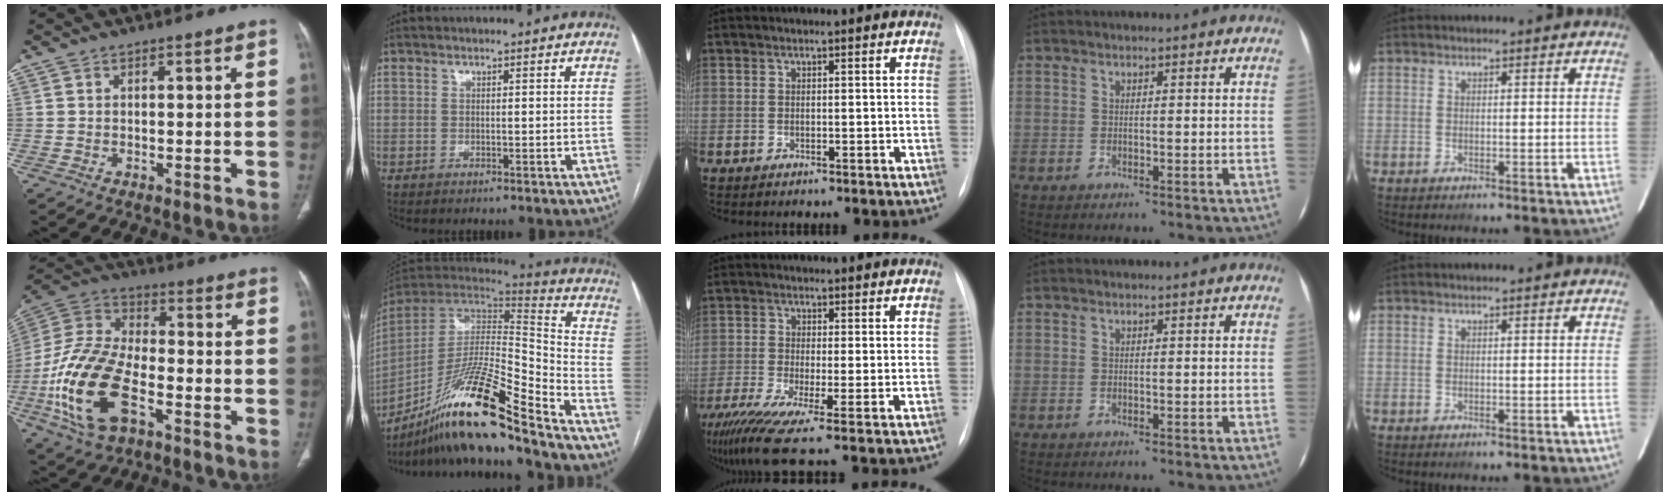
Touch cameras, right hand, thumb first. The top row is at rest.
{"thumb": {"total": 20.5, "force": [-7.4, 10.7, 15.8], "torque": [-0.327, 0.029, -0.137]}, "index": {"total": 22.0, "force": [-16.0, 1.2, 15.1], "torque": [-0.293, -0.013, -0.292]}, "middle": {"total": 9.3, "force": [-5.8, 0.4, 7.3], "torque": [-0.130, -0.030, -0.102]}}